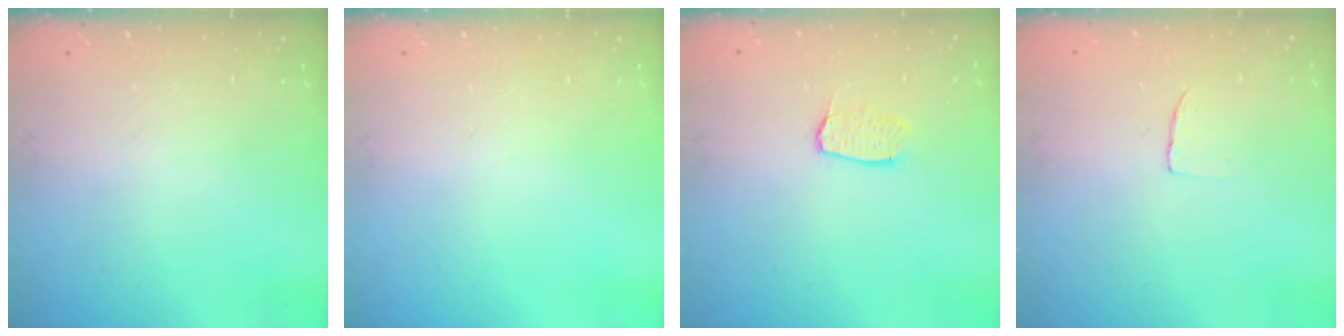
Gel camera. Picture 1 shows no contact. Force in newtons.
{"total": 0.0}
{"total": 6.1, "press": 6.1, "slide": 0.2}
{"total": 2.4, "press": 2.4, "slide": 0.1}